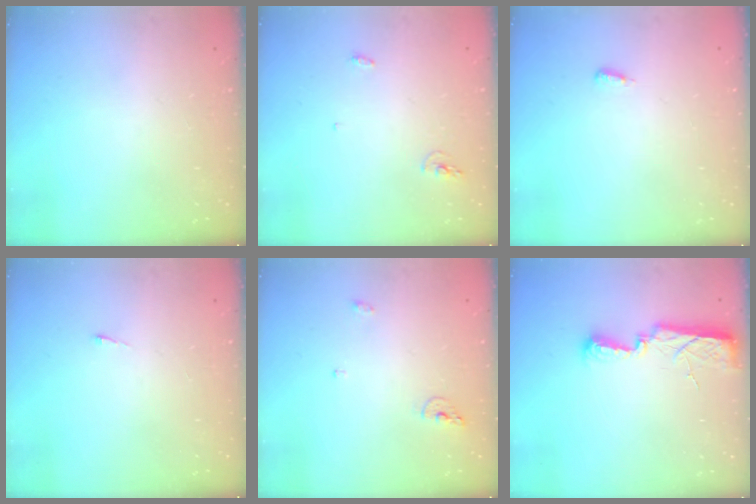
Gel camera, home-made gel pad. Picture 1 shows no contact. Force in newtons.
{"total": 7.6, "press": 4.3, "slide": 6.2}
{"total": 3.6, "press": 2.7, "slide": 2.5}
{"total": 2.7, "press": 2.7, "slide": 0.4}
{"total": 5.6, "press": 5.5, "slide": 0.9}
{"total": 7.8, "press": 7.7, "slide": 1.2}